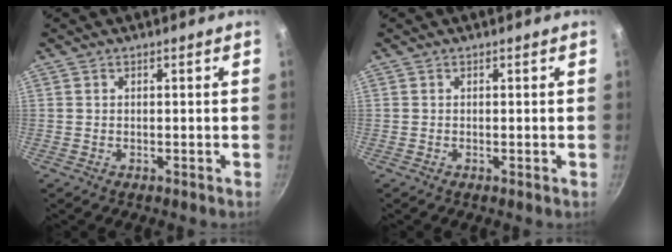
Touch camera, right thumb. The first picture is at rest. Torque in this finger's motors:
{"motor_torque": [2.20, 2.12, -0.20, -0.03, -0.02]}